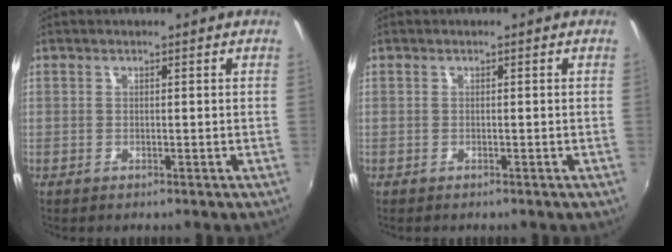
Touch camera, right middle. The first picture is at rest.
{"total": 0.0}